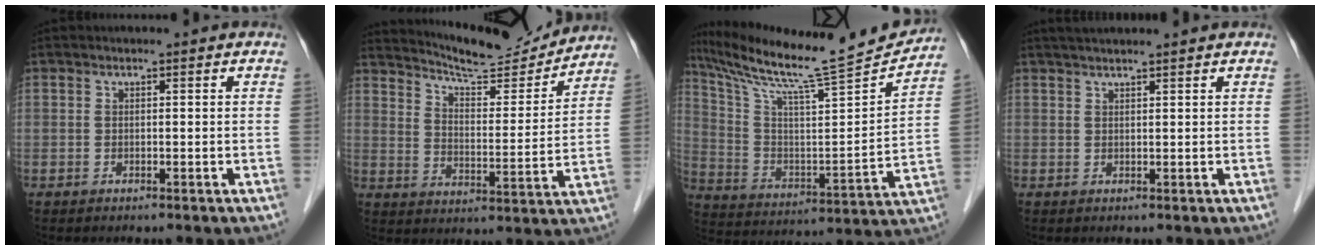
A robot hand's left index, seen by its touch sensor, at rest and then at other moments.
{"total": 14.5, "force": [14.0, 1.3, 3.7], "torque": [-0.065, -0.012, 0.206]}
{"total": 21.2, "force": [19.6, -0.6, 8.0], "torque": [-0.155, -0.045, 0.308]}
{"total": 4.9, "force": [4.3, -0.2, 2.4], "torque": [-0.035, 0.029, 0.067]}